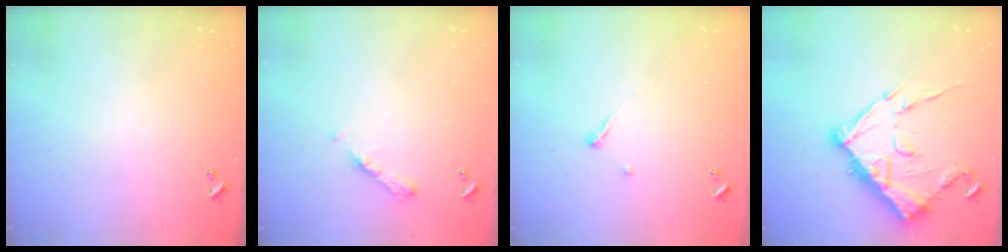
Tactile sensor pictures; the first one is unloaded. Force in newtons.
{"total": 4.9, "press": 4.9, "slide": 0.6}
{"total": 3.6, "press": 3.6, "slide": 0.4}
{"total": 15.0, "press": 14.9, "slide": 1.5}